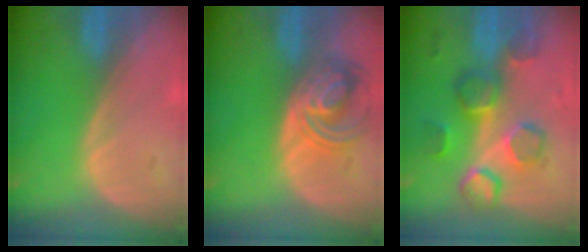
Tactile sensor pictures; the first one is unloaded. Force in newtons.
{"total": 7.6, "press": 6.8, "slide": 3.5}
{"total": 8.7, "press": 8.4, "slide": 2.0}